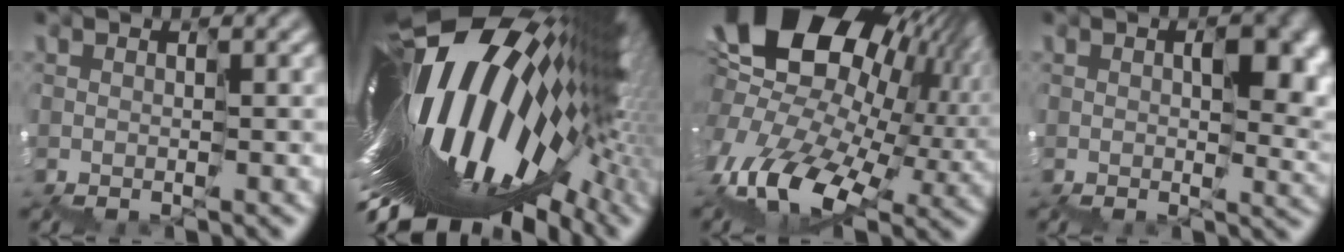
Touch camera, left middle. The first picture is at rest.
{"total": 16.0, "force": [-1.1, 7.7, 14.0], "torque": [-0.235, -0.007, -0.021]}
{"total": 16.3, "force": [2.1, 10.4, 12.3], "torque": [-0.192, -0.007, 0.049]}
{"total": 7.6, "force": [1.5, 4.4, 6.0], "torque": [-0.070, -0.011, 0.037]}